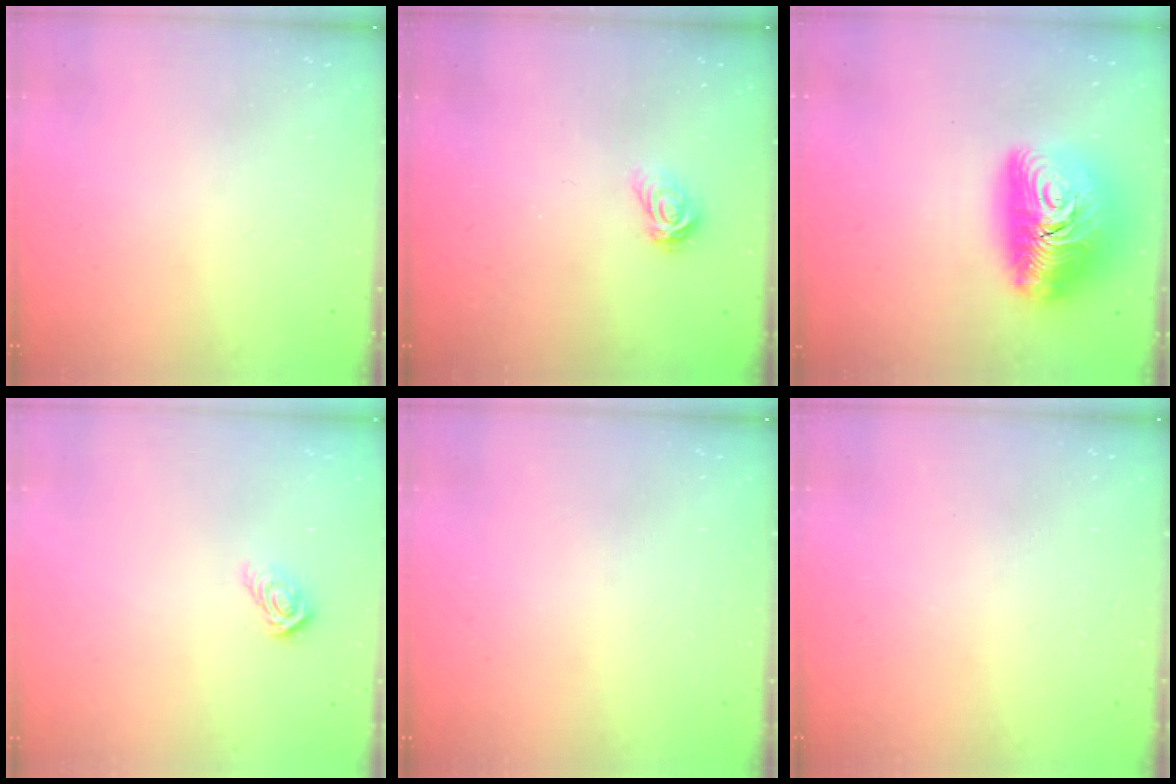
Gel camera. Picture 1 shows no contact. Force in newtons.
{"total": 3.9, "press": 3.9, "slide": 0.4}
{"total": 21.8, "press": 21.7, "slide": 1.6}
{"total": 5.4, "press": 5.4, "slide": 0.3}
{"total": 0.0}
{"total": 0.0}